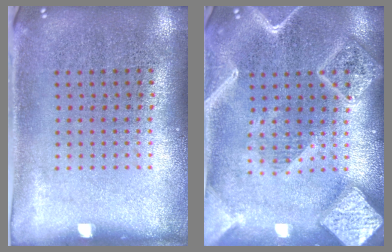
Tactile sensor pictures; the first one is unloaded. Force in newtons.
{"total": 3.1, "press": 3.1, "slide": 0.3}